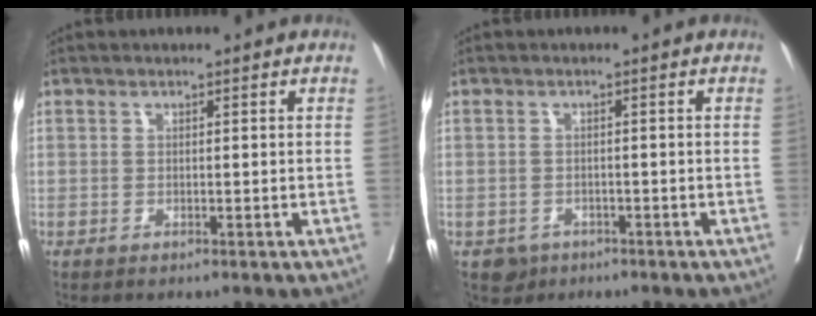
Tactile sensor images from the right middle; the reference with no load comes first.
{"total": 3.2, "force": [-2.0, 2.5, 0.4], "torque": [-0.003, 0.004, -0.030]}